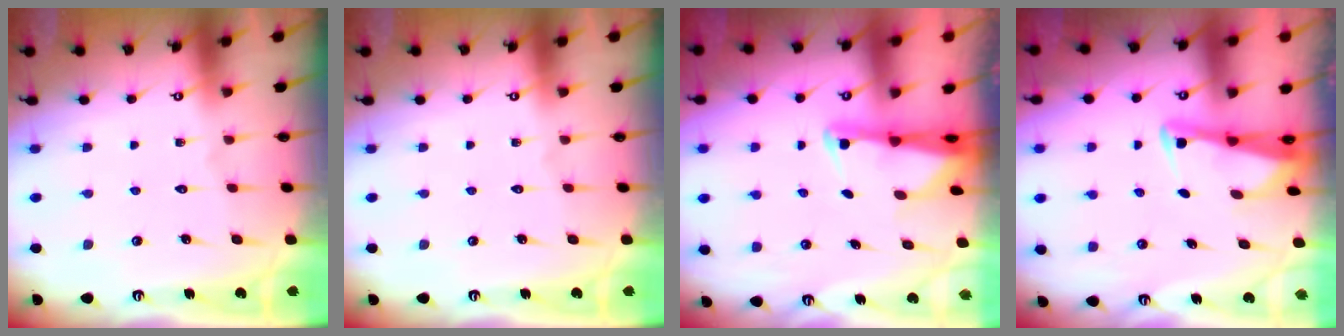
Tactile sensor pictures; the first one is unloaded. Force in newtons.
{"total": 0.0}
{"total": 2.4, "press": 2.3, "slide": 0.5}
{"total": 2.7, "press": 2.7, "slide": 0.3}